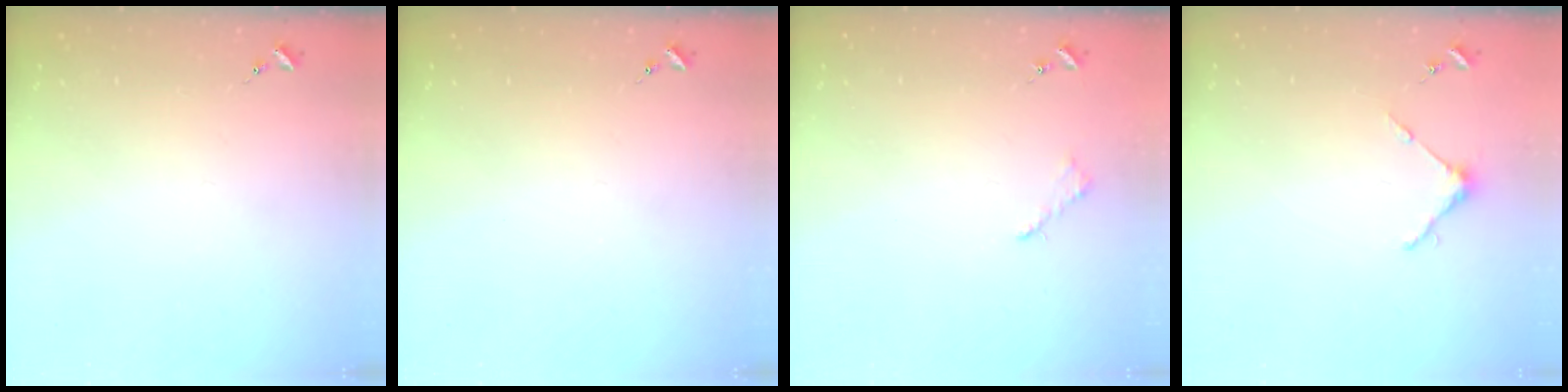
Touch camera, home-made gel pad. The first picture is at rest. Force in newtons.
{"total": 0.0}
{"total": 2.6, "press": 2.5, "slide": 0.3}
{"total": 4.0, "press": 4.0, "slide": 0.4}